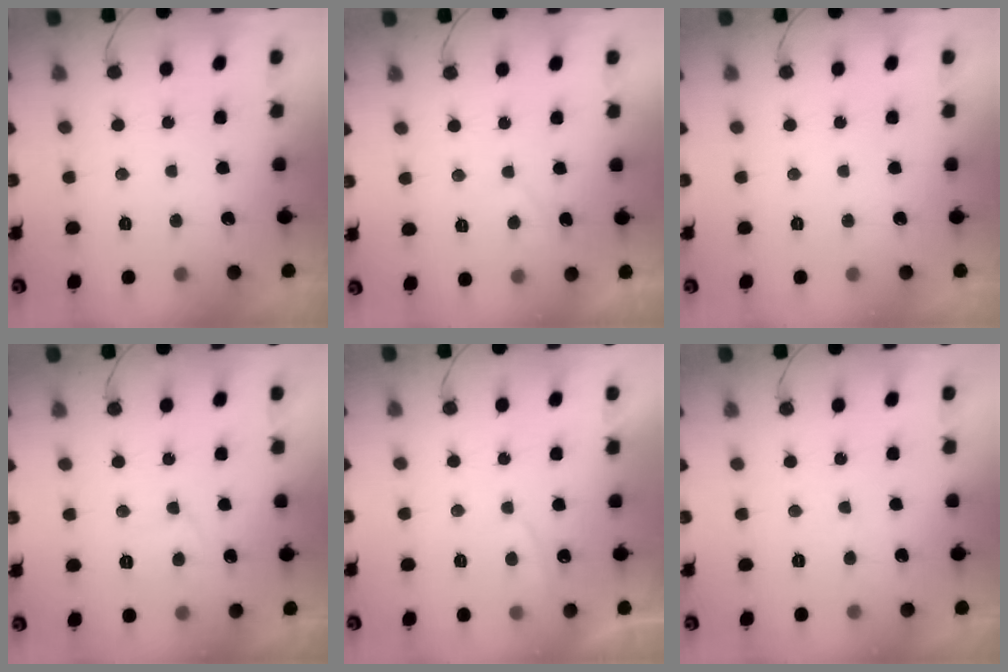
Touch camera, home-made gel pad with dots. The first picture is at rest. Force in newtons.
{"total": 1.5, "press": 1.4, "slide": 0.5}
{"total": 0.0}
{"total": 5.8, "press": 5.8, "slide": 0.6}
{"total": 1.8, "press": 1.7, "slide": 0.7}
{"total": 3.0, "press": 3.0, "slide": 0.3}